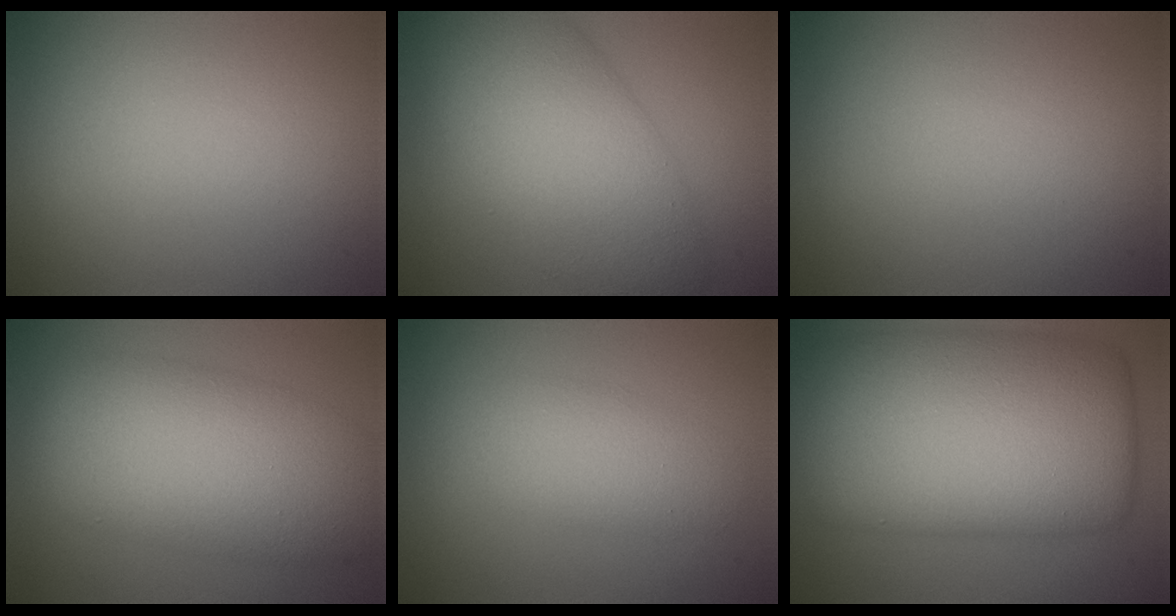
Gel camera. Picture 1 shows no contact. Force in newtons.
{"total": 9.2, "press": 9.2, "slide": 0.3}
{"total": 0.0}
{"total": 9.3, "press": 9.3, "slide": 0.3}
{"total": 3.3, "press": 3.3, "slide": 0.1}
{"total": 14.9, "press": 14.9, "slide": 0.5}